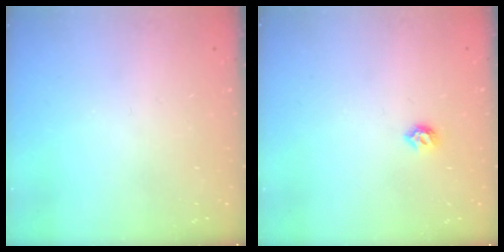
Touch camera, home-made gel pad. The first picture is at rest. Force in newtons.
{"total": 5.0, "press": 4.9, "slide": 1.1}